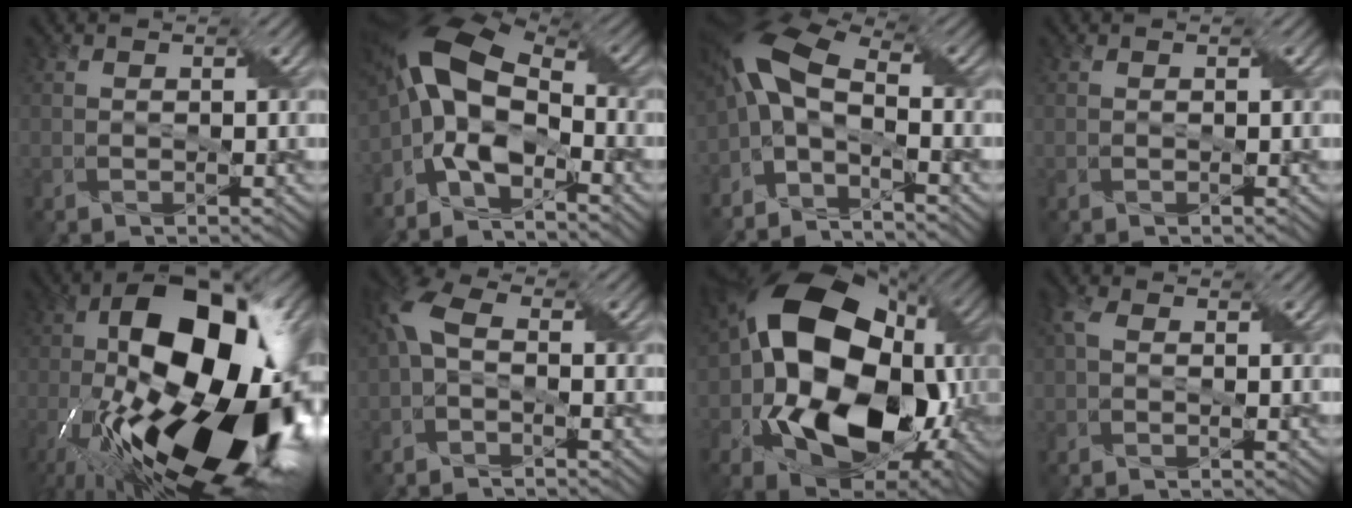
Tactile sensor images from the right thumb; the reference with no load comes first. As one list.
[{"total": 12.5, "force": [-3.9, 6.0, 10.3], "torque": [-0.232, 0.006, -0.088]}, {"total": 9.2, "force": [-3.3, 3.7, 7.7], "torque": [-0.181, 0.022, -0.086]}, {"total": 0.5, "force": [0.0, -0.4, -0.3], "torque": [0.002, 0.002, -0.001]}, {"total": 23.1, "force": [-5.6, 11.8, 19.0], "torque": [-0.353, -0.034, -0.082]}, {"total": 4.1, "force": [-1.4, 1.9, 3.4], "torque": [-0.102, 0.014, -0.047]}, {"total": 19.3, "force": [-1.5, 13.2, 14.0], "torque": [-0.305, -0.028, -0.013]}, {"total": 1.6, "force": [0.2, 0.9, 1.3], "torque": [-0.041, 0.011, -0.006]}]